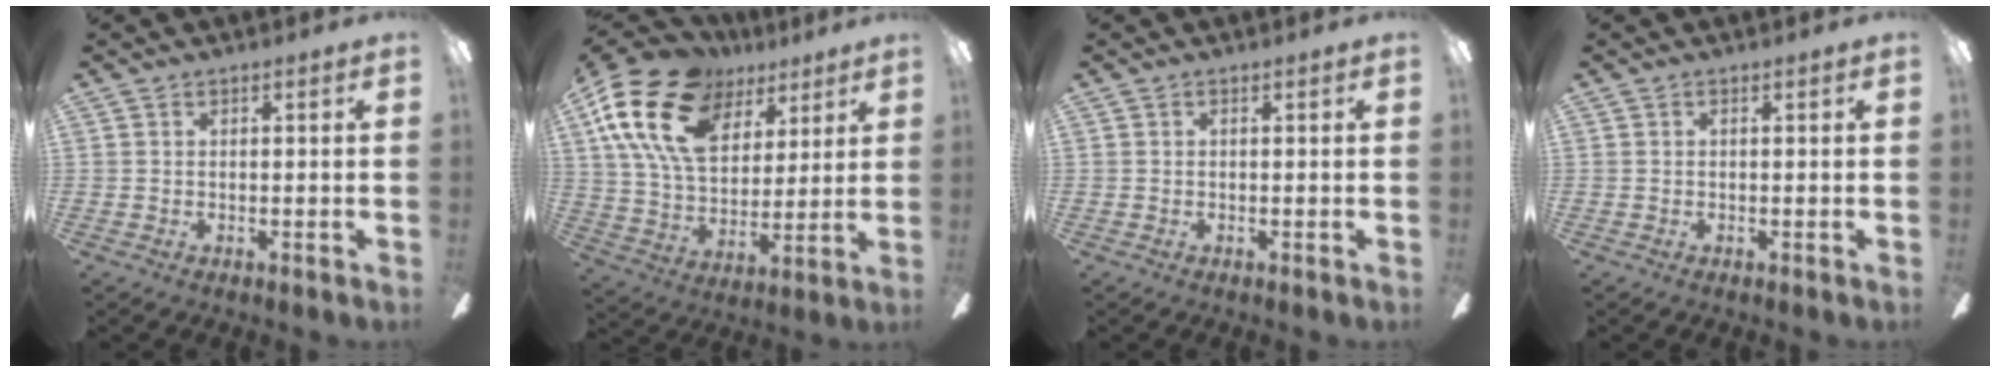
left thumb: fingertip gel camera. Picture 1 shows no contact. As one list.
[{"total": 22.0, "force": [11.1, 14.0, 12.9], "torque": [-0.257, -0.039, 0.201]}, {"total": 0.0}, {"total": 0.0}]